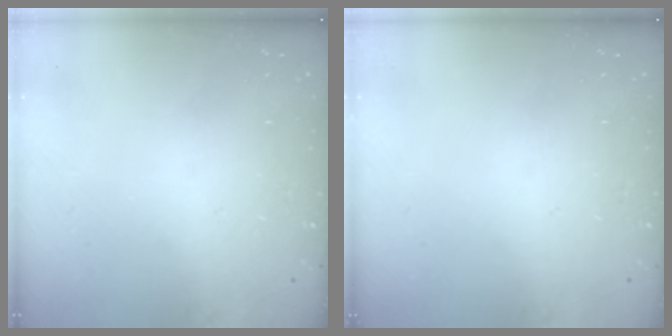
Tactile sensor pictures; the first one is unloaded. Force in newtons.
{"total": 0.0}